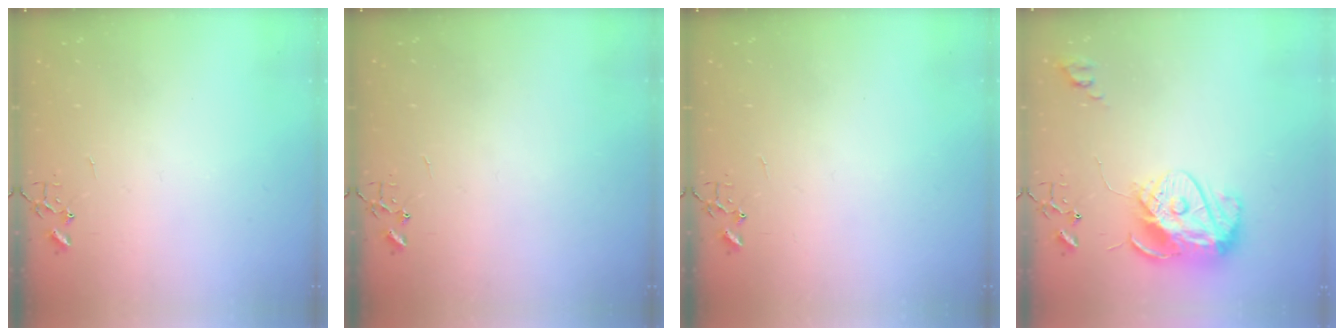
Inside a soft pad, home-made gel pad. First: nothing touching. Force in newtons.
{"total": 0.0}
{"total": 0.0}
{"total": 13.9, "press": 13.8, "slide": 1.3}